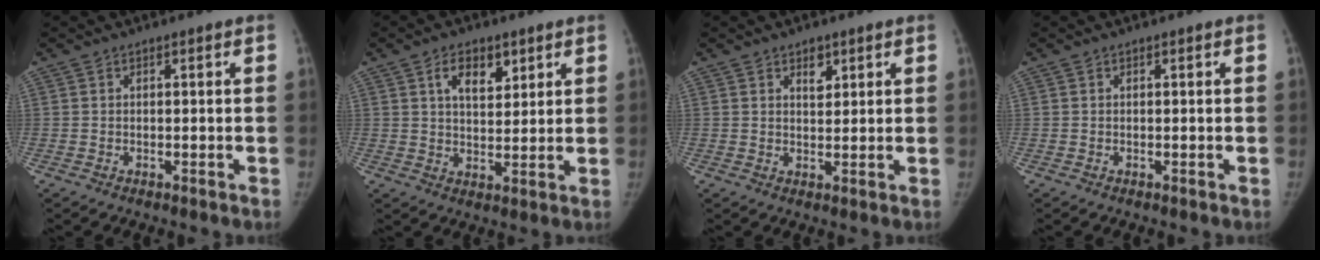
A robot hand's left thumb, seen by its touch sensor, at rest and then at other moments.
{"total": 6.7, "force": [3.4, 3.9, 4.4], "torque": [-0.047, -0.020, 0.055]}
{"total": 3.0, "force": [1.7, 1.8, 1.6], "torque": [-0.008, -0.011, 0.028]}
{"total": 0.0}